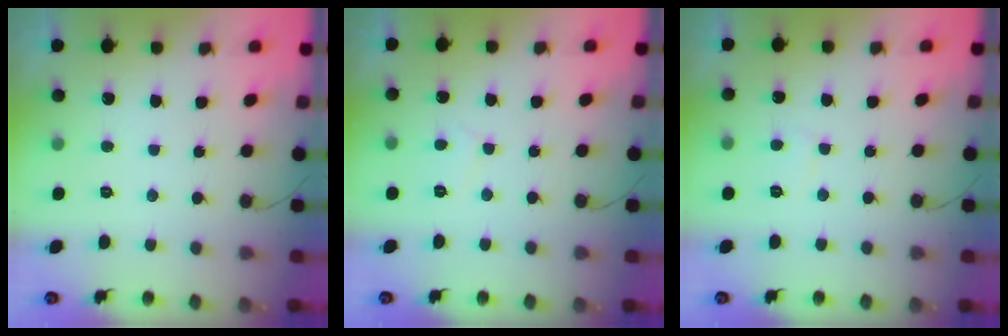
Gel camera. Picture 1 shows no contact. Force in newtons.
{"total": 2.6, "press": 2.6, "slide": 0.2}
{"total": 2.6, "press": 2.6, "slide": 0.2}